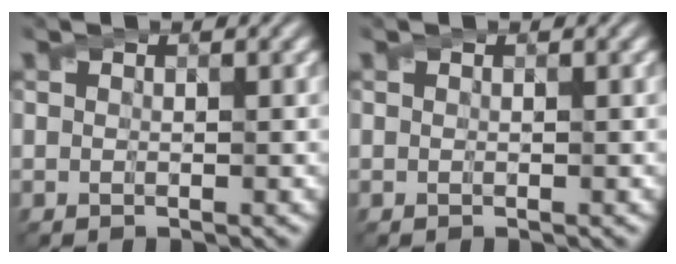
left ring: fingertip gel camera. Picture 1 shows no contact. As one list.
[{"total": 0.0}]